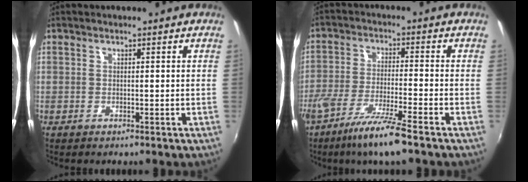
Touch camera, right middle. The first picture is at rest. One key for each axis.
{"total": 10.3, "fx": -7.3, "fy": 0.2, "fz": 7.3, "tx": -0.158, "ty": -0.022, "tz": -0.134}